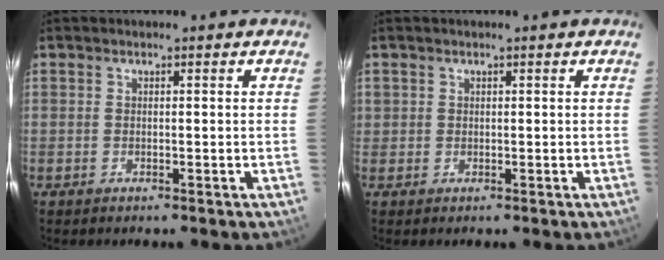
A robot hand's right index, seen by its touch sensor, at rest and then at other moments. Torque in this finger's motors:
{"motor_torque": [0.06, 0.12, 0.03, 0.01]}